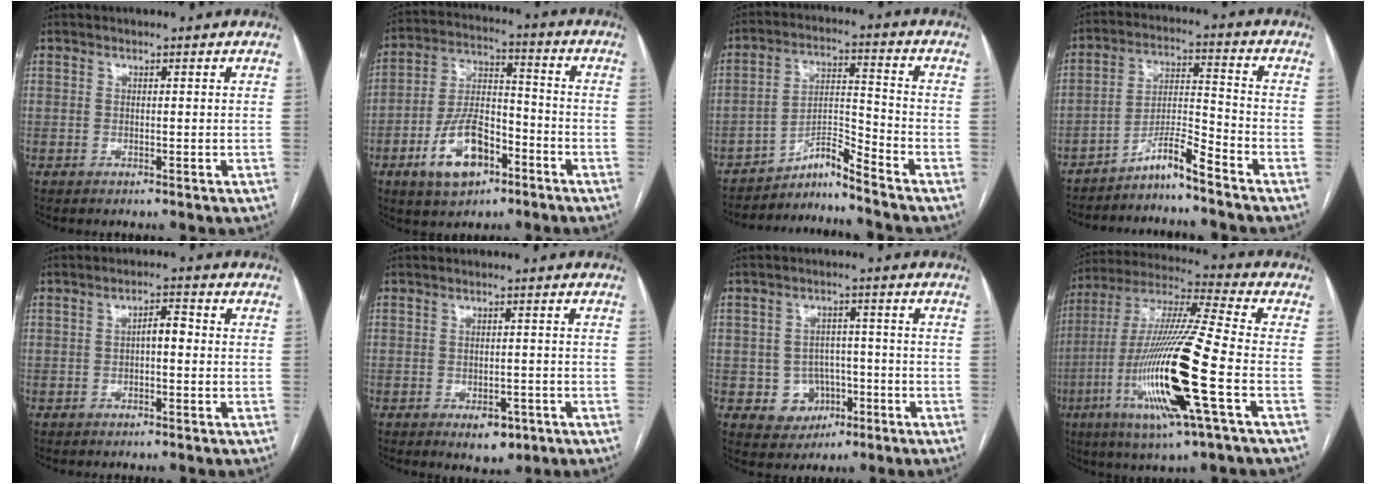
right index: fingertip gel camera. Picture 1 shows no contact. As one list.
[{"total": 11.9, "force": [-5.8, 5.9, 8.6], "torque": [-0.176, 0.012, -0.099]}, {"total": 6.2, "force": [-5.9, -1.5, 1.5], "torque": [-0.030, 0.007, -0.100]}, {"total": 6.5, "force": [-5.5, -0.2, 3.4], "torque": [-0.062, 0.002, -0.101]}, {"total": 2.8, "force": [-0.2, 1.0, 2.6], "torque": [-0.038, 0.012, -0.005]}, {"total": 4.2, "force": [-2.2, 2.3, 2.7], "torque": [-0.028, 0.002, -0.021]}, {"total": 5.8, "force": [-1.9, 5.3, 1.3], "torque": [-0.012, 0.012, -0.018]}, {"total": 20.9, "force": [-6.2, 0.6, 20.0], "torque": [-0.418, -0.026, -0.122]}]